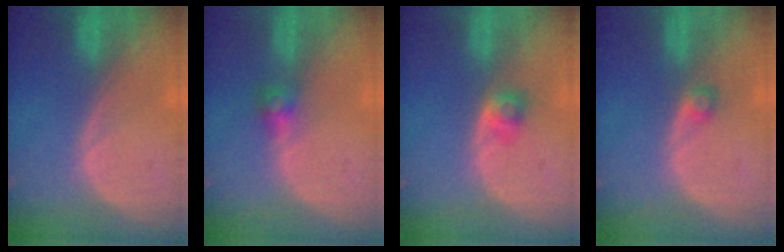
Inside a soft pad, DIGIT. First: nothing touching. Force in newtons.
{"total": 2.6, "press": 2.5, "slide": 0.2}
{"total": 2.7, "press": 2.4, "slide": 1.1}
{"total": 1.6, "press": 1.6, "slide": 0.3}